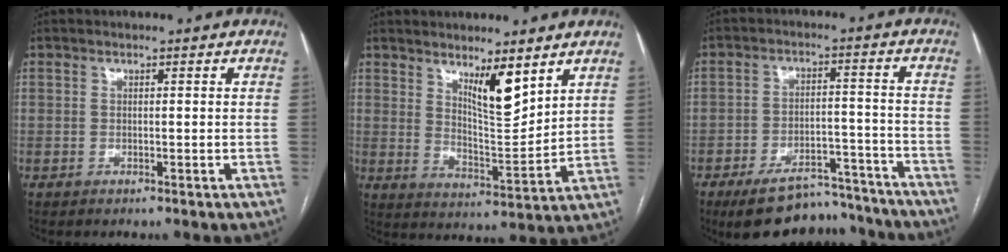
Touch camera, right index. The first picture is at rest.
{"total": 7.6, "force": [5.0, 1.4, 5.5], "torque": [-0.098, -0.018, 0.092]}
{"total": 14.6, "force": [-12.8, 5.0, 4.9], "torque": [-0.062, 0.025, -0.183]}